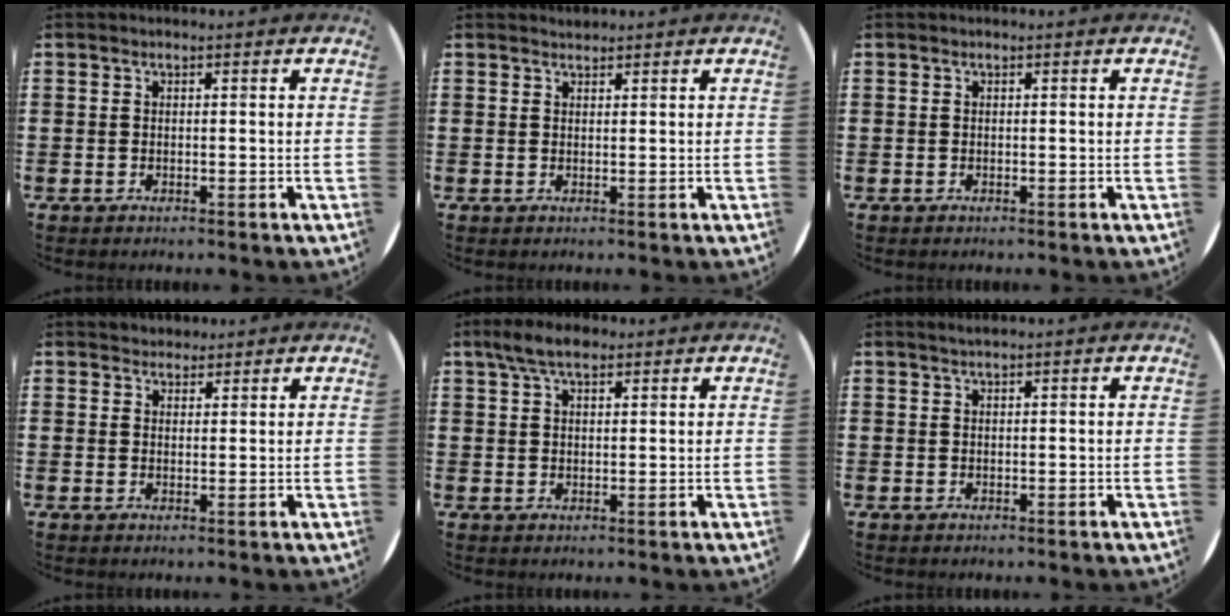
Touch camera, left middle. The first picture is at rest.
{"total": 0.9, "force": [0.9, 0.1, -0.2], "torque": [0.004, 0.002, 0.017]}
{"total": 0.0}
{"total": 1.9, "force": [1.7, 0.7, -0.2], "torque": [0.001, 0.004, 0.034]}
{"total": 4.4, "force": [3.2, 1.8, 2.5], "torque": [-0.047, 0.003, 0.057]}
{"total": 0.7, "force": [0.5, -0.1, 0.5], "torque": [-0.006, 0.001, 0.009]}